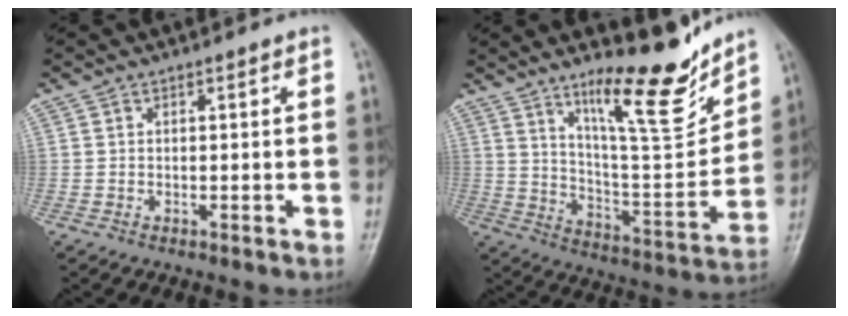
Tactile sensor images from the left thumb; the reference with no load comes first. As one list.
[{"total": 16.8, "force": [12.2, 3.6, 11.0], "torque": [-0.137, -0.094, 0.209]}]